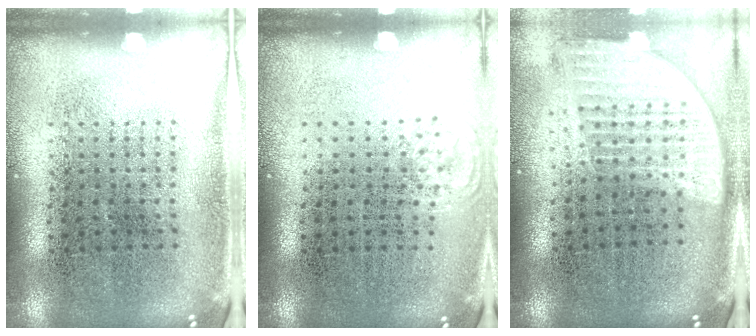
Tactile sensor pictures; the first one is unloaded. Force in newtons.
{"total": 0.5, "press": 0.5, "slide": 0.1}
{"total": 1.7, "press": 1.5, "slide": 0.9}